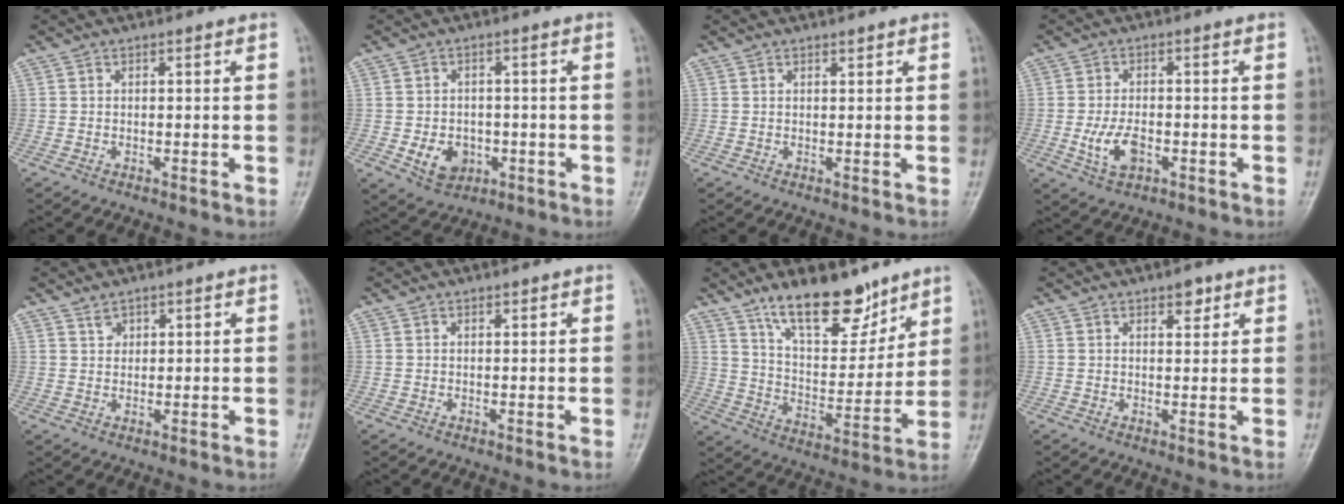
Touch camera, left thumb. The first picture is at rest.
{"total": 6.1, "force": [-1.8, 4.8, 3.3], "torque": [-0.032, 0.007, -0.019]}
{"total": 0.7, "force": [0.6, 0.3, 0.3], "torque": [-0.005, -0.004, 0.009]}
{"total": 5.7, "force": [-1.7, 3.2, 4.4], "torque": [-0.084, 0.005, -0.028]}
{"total": 1.9, "force": [1.4, 1.2, 0.5], "torque": [0.003, -0.008, 0.025]}
{"total": 0.5, "force": [0.4, 0.2, 0.2], "torque": [-0.004, -0.003, 0.007]}
{"total": 16.2, "force": [11.6, 6.7, 9.1], "torque": [-0.102, -0.080, 0.203]}
{"total": 3.0, "force": [1.8, 1.5, 1.8], "torque": [-0.012, -0.009, 0.027]}